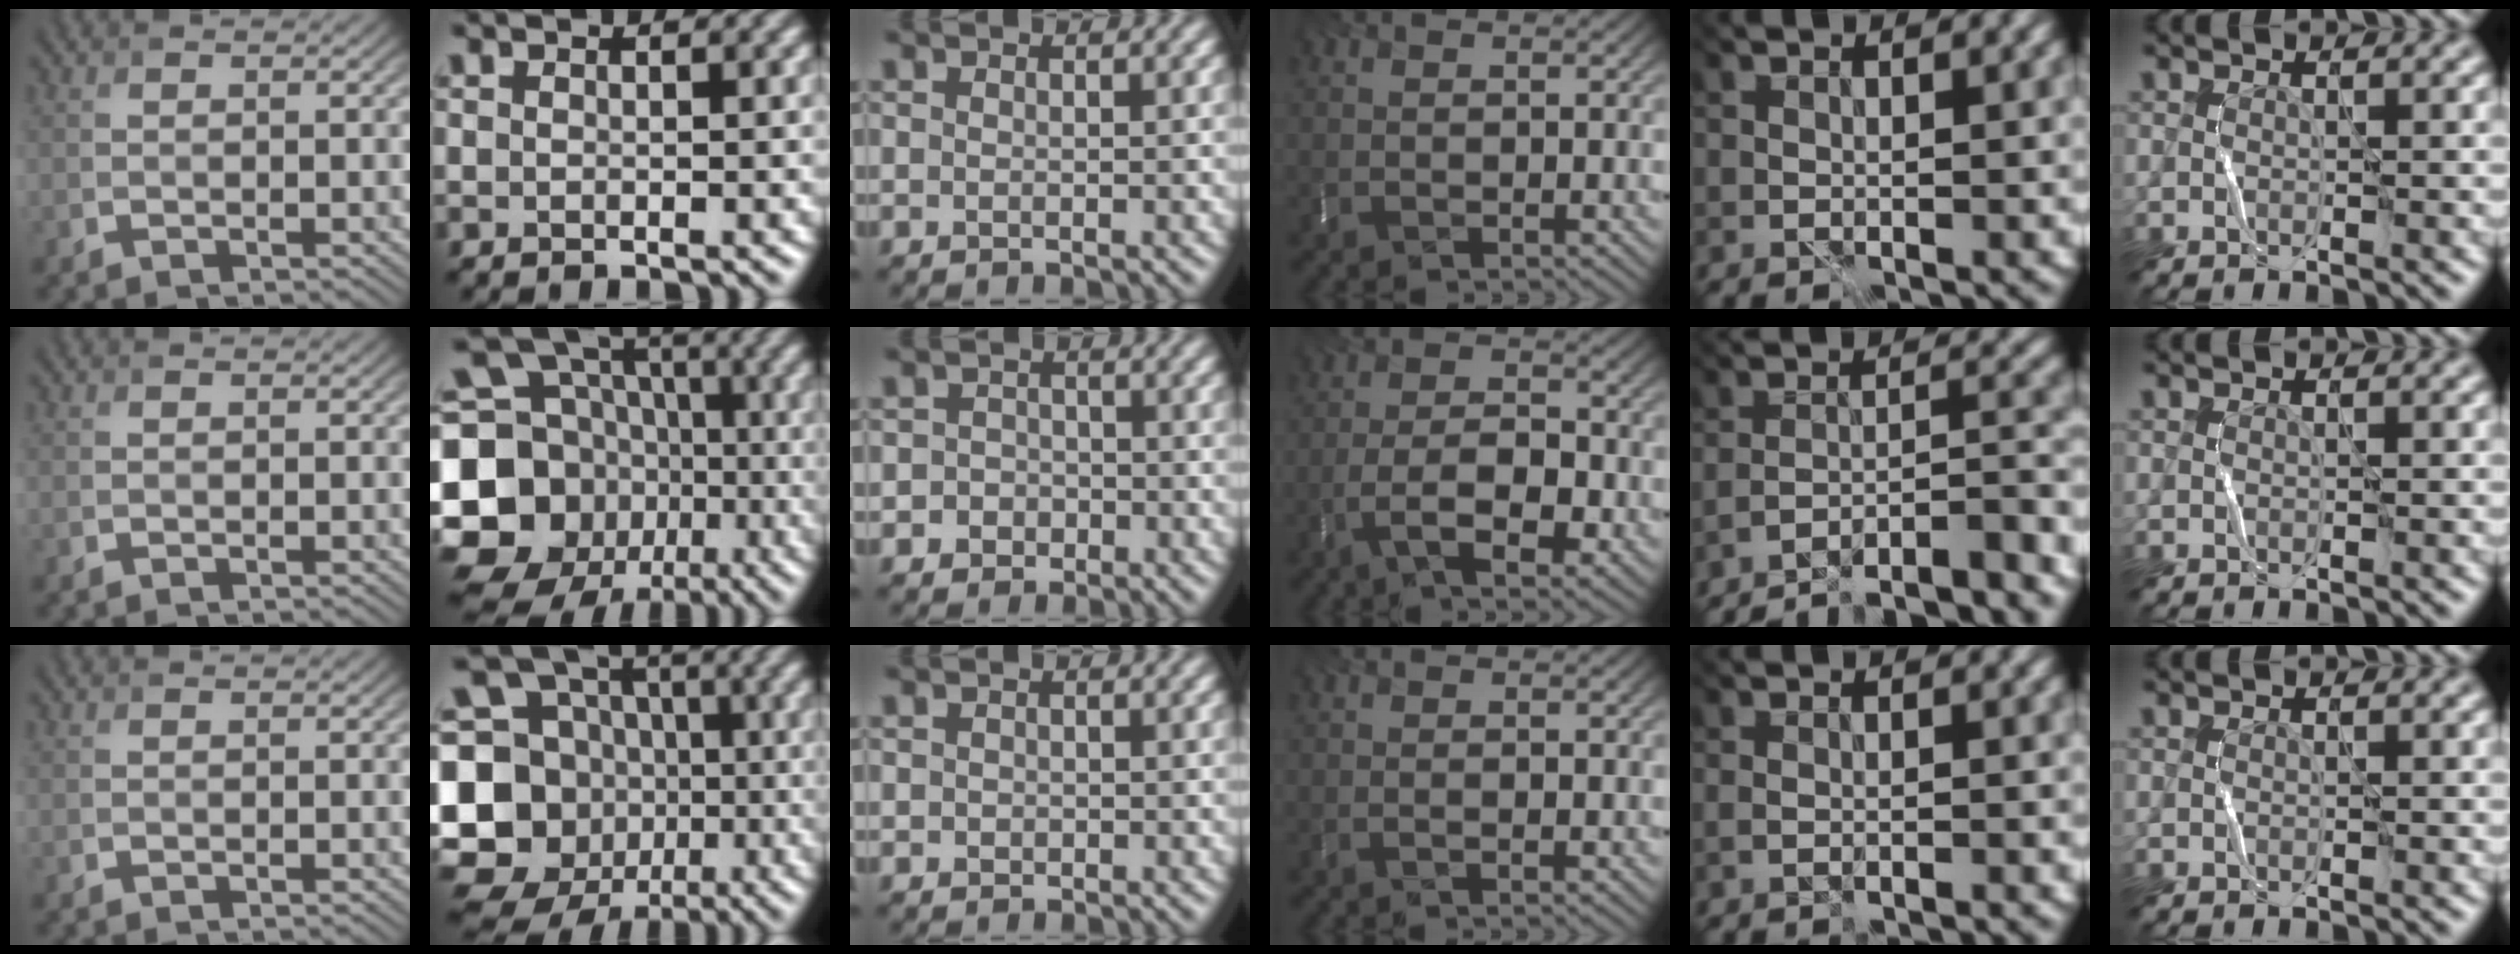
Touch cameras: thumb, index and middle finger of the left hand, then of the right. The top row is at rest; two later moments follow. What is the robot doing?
{"motion": "fold", "object": "bubble wrap"}